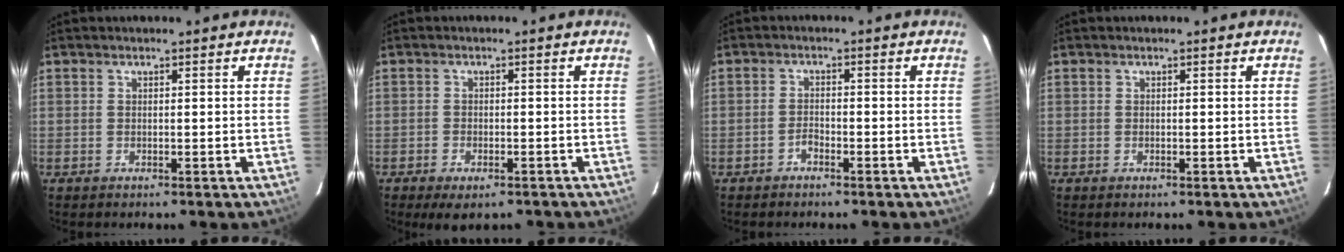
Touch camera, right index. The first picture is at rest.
{"total": 5.3, "force": [-3.7, 2.3, 3.1], "torque": [-0.071, -0.018, -0.056]}
{"total": 1.7, "force": [-1.4, 0.7, 0.7], "torque": [-0.013, 0.004, -0.026]}
{"total": 0.0}